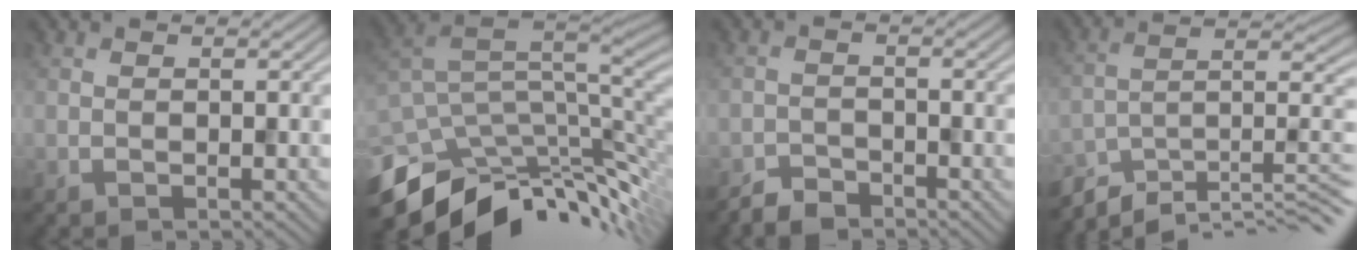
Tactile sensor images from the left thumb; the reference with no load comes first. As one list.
[{"total": 11.3, "force": [-4.4, 5.6, 8.8], "torque": [-0.179, -0.021, -0.065]}, {"total": 2.7, "force": [-2.5, 0.8, 0.6], "torque": [-0.007, 0.000, -0.051]}, {"total": 10.4, "force": [-7.5, 2.8, 6.6], "torque": [-0.106, -0.001, -0.131]}]